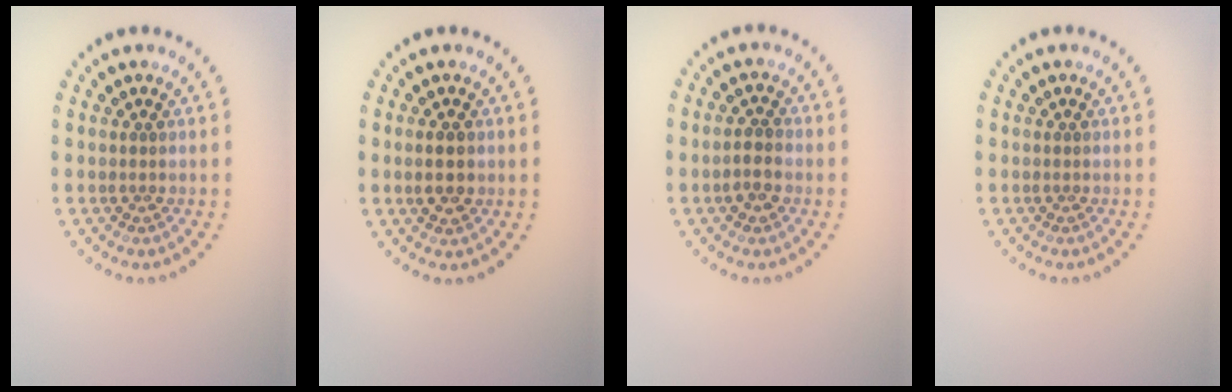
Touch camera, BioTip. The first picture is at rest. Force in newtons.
{"total": 1.7, "press": 1.7, "slide": 0.1}
{"total": 1.5, "press": 1.5, "slide": 0.2}
{"total": 0.0}